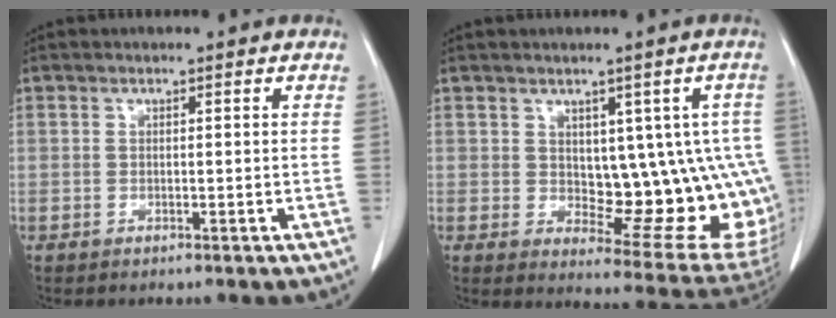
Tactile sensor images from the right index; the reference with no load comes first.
{"total": 14.2, "force": [0.5, 6.9, 12.4], "torque": [-0.113, 0.008, 0.026]}